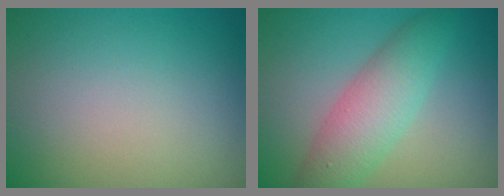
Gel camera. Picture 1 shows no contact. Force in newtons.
{"total": 5.3, "press": 5.3, "slide": 0.0}